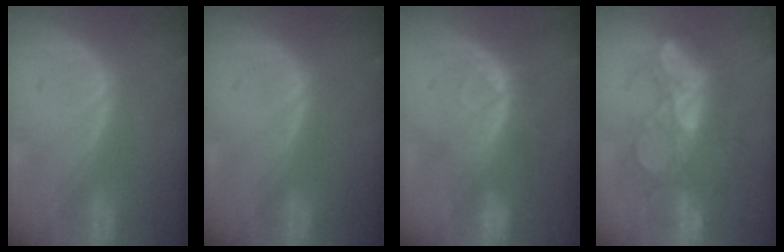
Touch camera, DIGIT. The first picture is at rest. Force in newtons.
{"total": 0.0}
{"total": 8.1, "press": 7.2, "slide": 3.7}
{"total": 9.1, "press": 8.8, "slide": 2.1}